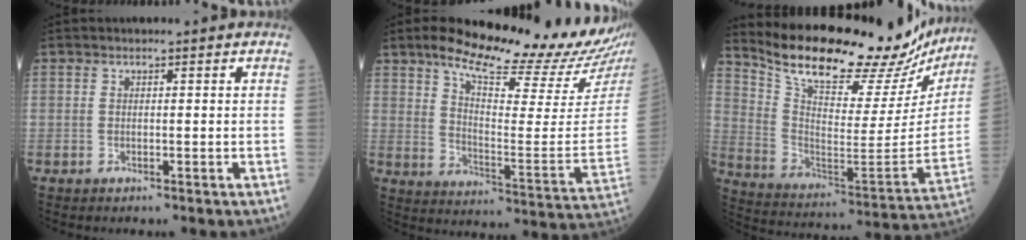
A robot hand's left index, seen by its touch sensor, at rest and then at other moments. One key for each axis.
{"total": 22.3, "fx": 18.7, "fy": 1.6, "fz": 12.1, "tx": -0.178, "ty": -0.058, "tz": 0.256}
{"total": 27.9, "fx": 24.5, "fy": 7.8, "fz": 10.8, "tx": -0.175, "ty": -0.048, "tz": 0.341}